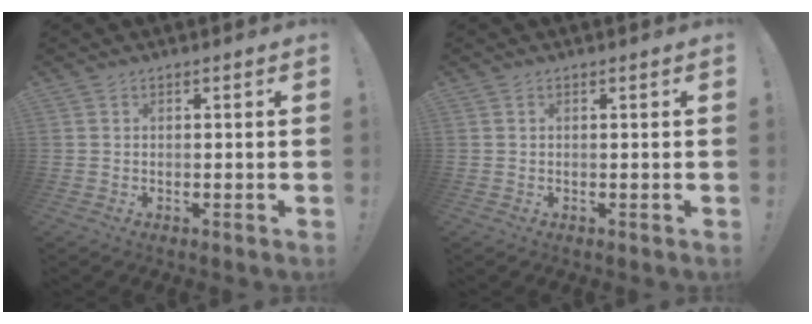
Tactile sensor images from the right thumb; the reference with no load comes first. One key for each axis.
{"total": 0.0}